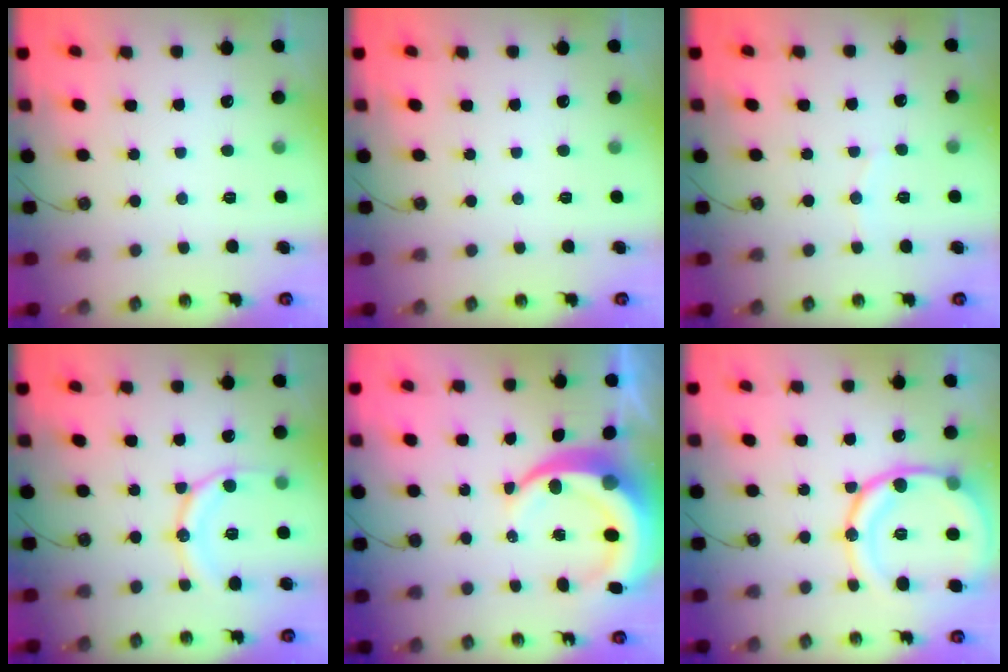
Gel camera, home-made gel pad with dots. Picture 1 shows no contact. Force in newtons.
{"total": 0.0}
{"total": 3.9, "press": 3.9, "slide": 0.5}
{"total": 12.1, "press": 12.0, "slide": 1.5}
{"total": 12.3, "press": 12.2, "slide": 1.5}
{"total": 18.5, "press": 18.4, "slide": 2.1}